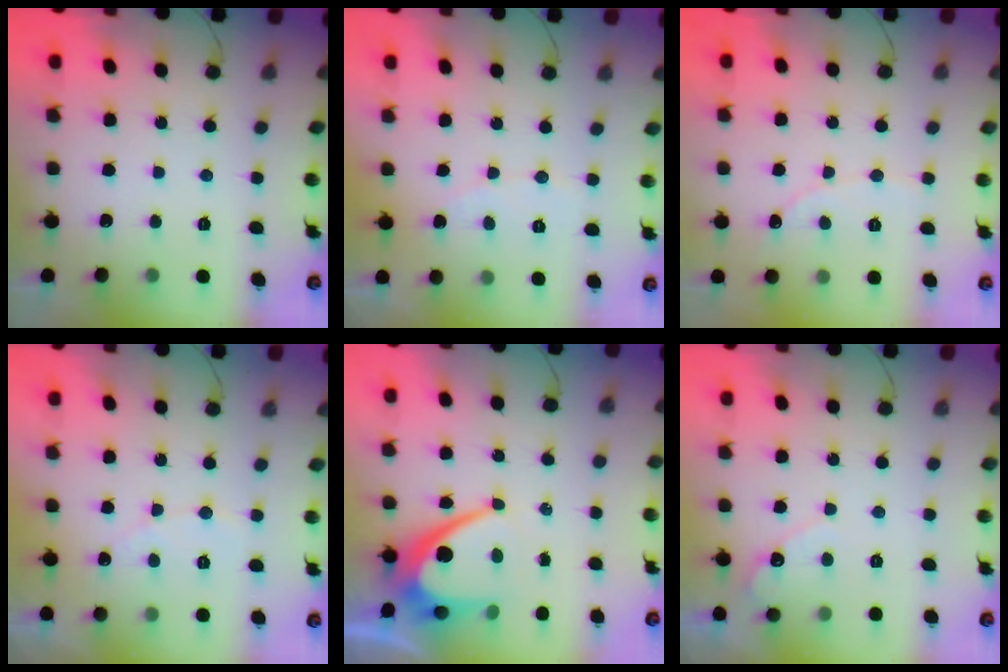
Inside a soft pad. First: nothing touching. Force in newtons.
{"total": 2.8, "press": 2.8, "slide": 0.3}
{"total": 1.8, "press": 1.8, "slide": 0.1}
{"total": 4.5, "press": 4.4, "slide": 0.3}
{"total": 10.7, "press": 10.6, "slide": 0.9}
{"total": 3.6, "press": 3.6, "slide": 0.1}